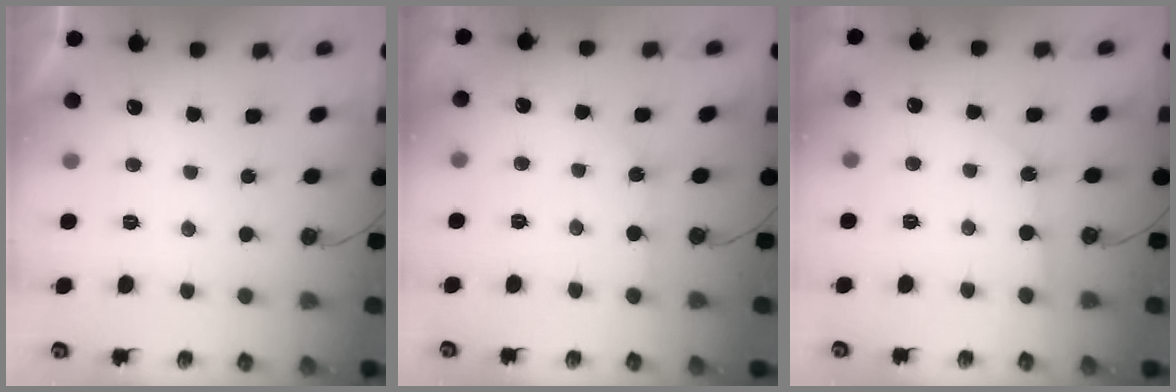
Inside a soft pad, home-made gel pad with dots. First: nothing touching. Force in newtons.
{"total": 2.8, "press": 2.8, "slide": 0.4}
{"total": 2.3, "press": 2.3, "slide": 0.2}